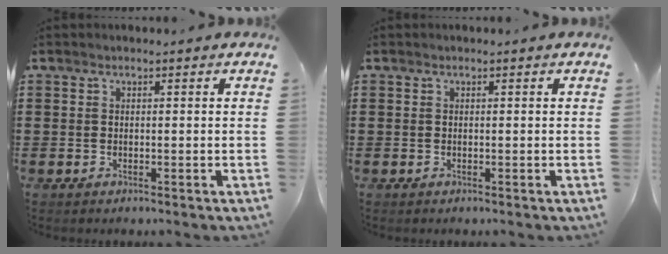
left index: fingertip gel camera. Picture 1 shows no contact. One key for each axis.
{"total": 0.0}